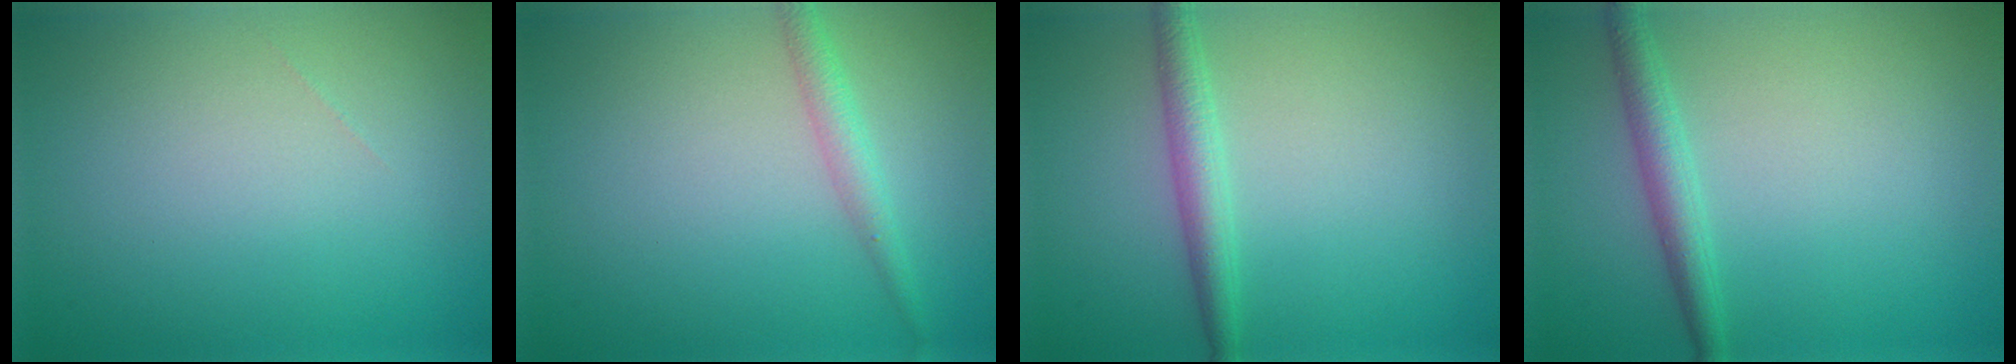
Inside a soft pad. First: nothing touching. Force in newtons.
{"total": 1.9, "press": 1.9, "slide": 0.0}
{"total": 2.5, "press": 2.5, "slide": 0.1}
{"total": 2.4, "press": 2.4, "slide": 0.1}